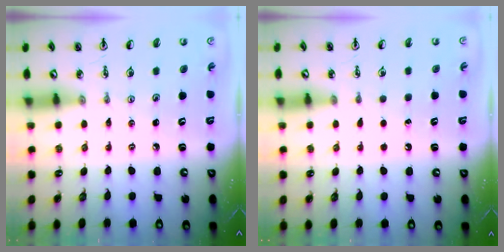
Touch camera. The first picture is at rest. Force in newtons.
{"total": 1.4, "press": 1.4, "slide": 0.1}